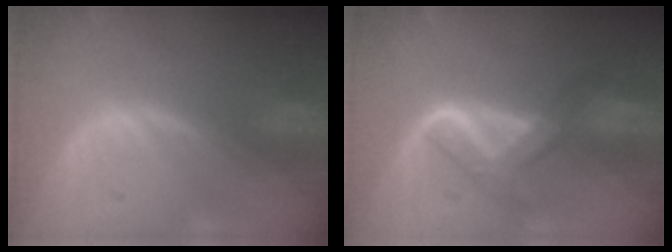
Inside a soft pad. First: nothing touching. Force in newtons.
{"total": 5.8, "press": 5.8, "slide": 0.2}